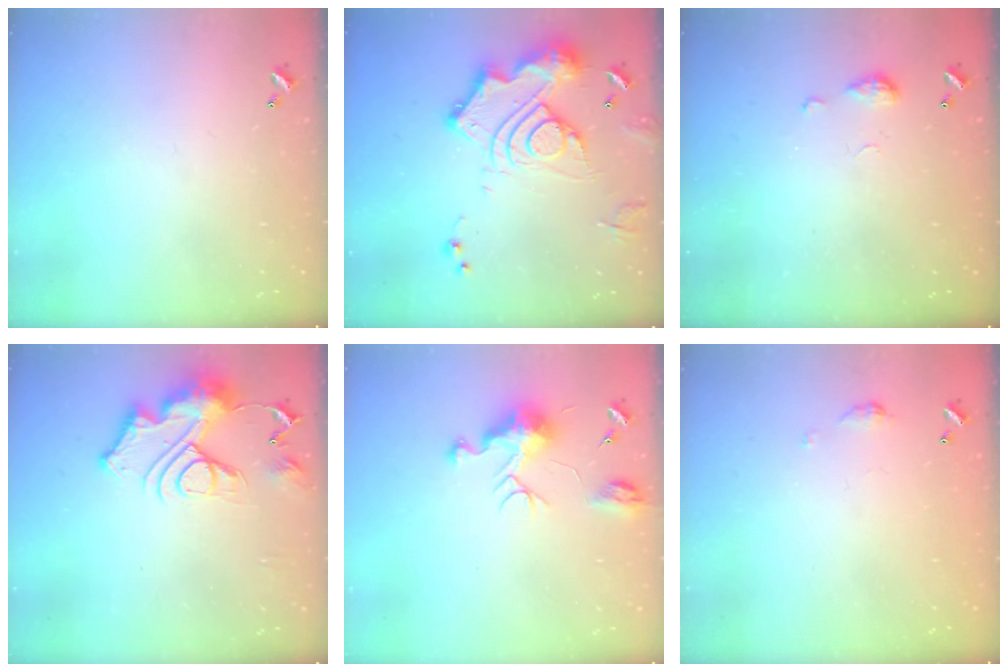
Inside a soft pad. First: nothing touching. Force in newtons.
{"total": 17.0, "press": 16.9, "slide": 1.8}
{"total": 4.9, "press": 4.8, "slide": 0.7}
{"total": 15.3, "press": 15.3, "slide": 1.4}
{"total": 9.5, "press": 9.5, "slide": 0.5}
{"total": 3.7, "press": 3.6, "slide": 0.5}